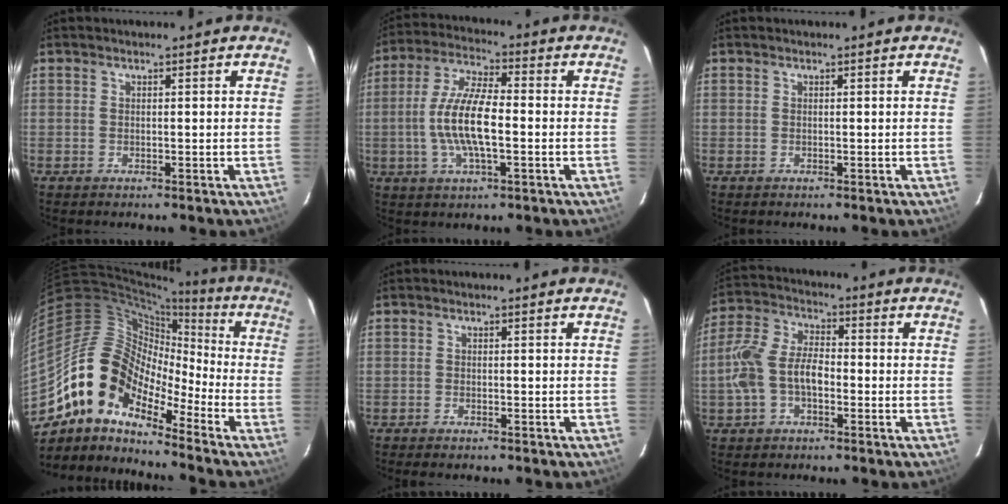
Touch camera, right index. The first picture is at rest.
{"total": 11.3, "force": [-1.9, 3.4, 10.6], "torque": [-0.216, 0.002, -0.037]}
{"total": 0.0}
{"total": 14.1, "force": [-9.2, 7.3, 7.8], "torque": [-0.134, 0.013, -0.193]}
{"total": 1.1, "force": [-0.9, 0.3, 0.4], "torque": [-0.017, -0.001, -0.018]}
{"total": 9.5, "force": [-2.4, 5.5, 7.3], "torque": [-0.161, 0.017, -0.046]}